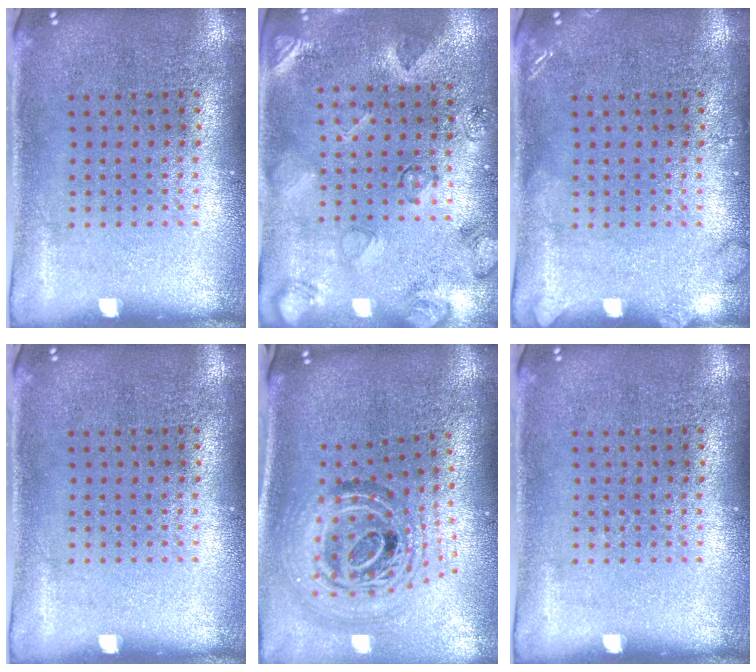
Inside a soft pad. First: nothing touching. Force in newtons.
{"total": 2.5, "press": 1.9, "slide": 1.6}
{"total": 1.3, "press": 1.3, "slide": 0.2}
{"total": 0.0}
{"total": 2.1, "press": 1.6, "slide": 1.3}
{"total": 0.0}